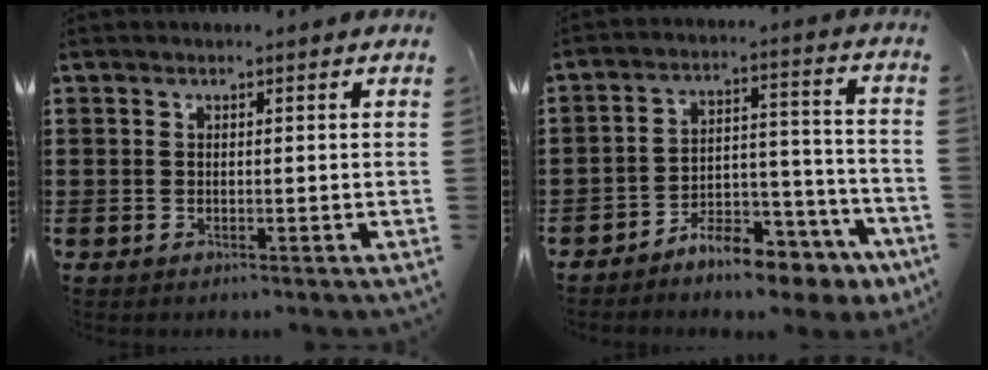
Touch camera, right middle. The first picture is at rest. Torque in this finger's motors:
{"motor_torque": [1.34, -0.80, 0.26, 0.16]}